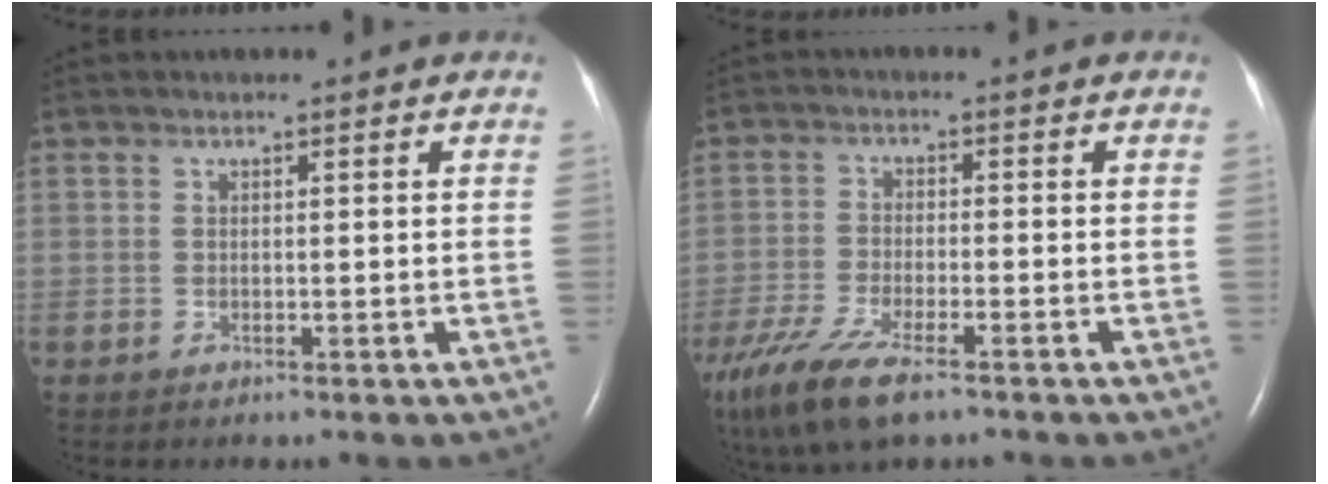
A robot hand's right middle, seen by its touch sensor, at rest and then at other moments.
{"total": 12.4, "force": [-8.5, 3.2, 8.4], "torque": [-0.182, -0.031, -0.151]}